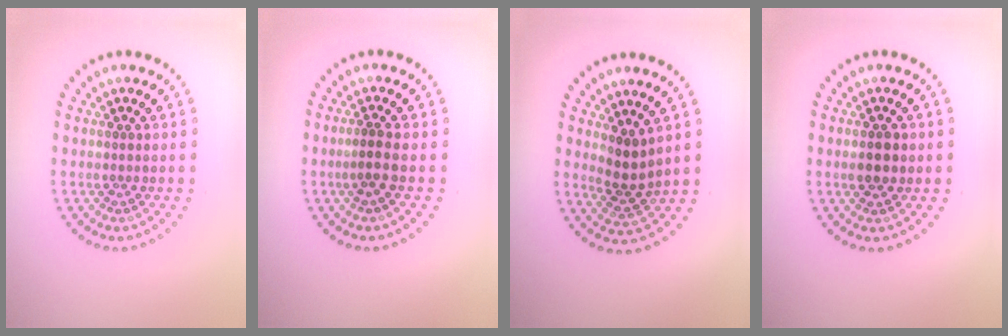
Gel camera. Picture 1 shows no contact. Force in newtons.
{"total": 1.6, "press": 1.2, "slide": 1.0}
{"total": 2.6, "press": 2.0, "slide": 1.5}
{"total": 2.2, "press": 2.2, "slide": 0.1}